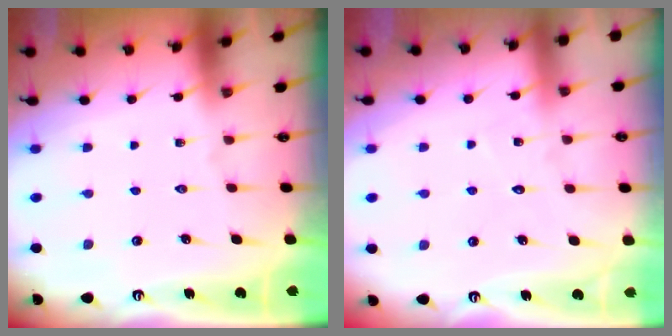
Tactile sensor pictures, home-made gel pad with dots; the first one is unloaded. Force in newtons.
{"total": 4.3, "press": 4.3, "slide": 0.3}